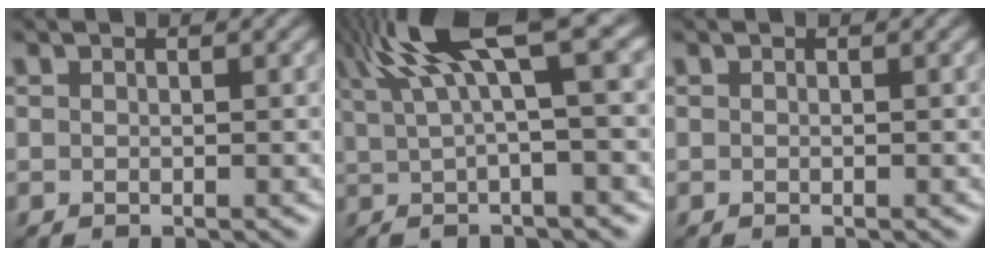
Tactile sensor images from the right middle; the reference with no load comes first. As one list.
[{"total": 9.2, "force": [4.2, 1.7, 8.1], "torque": [-0.121, 0.029, 0.070]}, {"total": 0.0}]